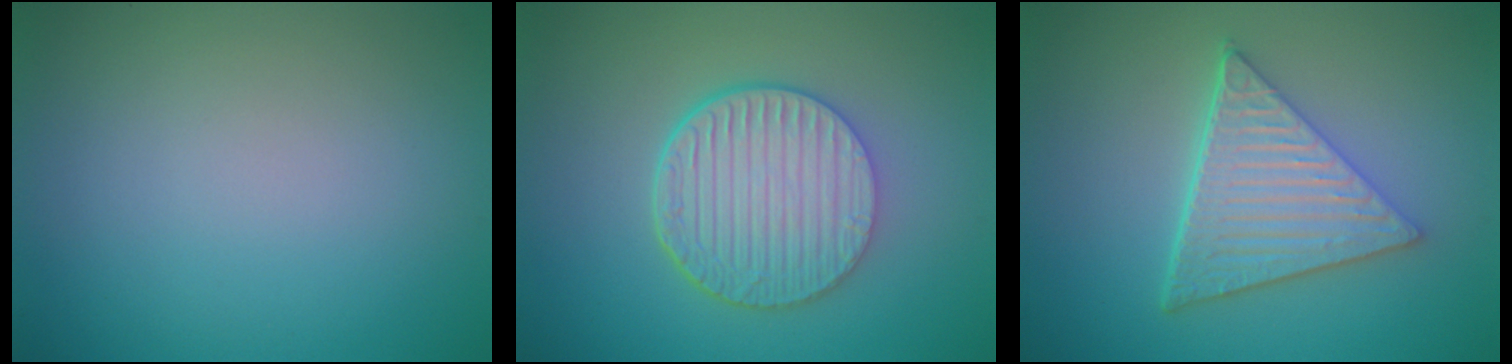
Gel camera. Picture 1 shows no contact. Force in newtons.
{"total": 6.5, "press": 4.7, "slide": 4.4}
{"total": 6.3, "press": 4.6, "slide": 4.3}